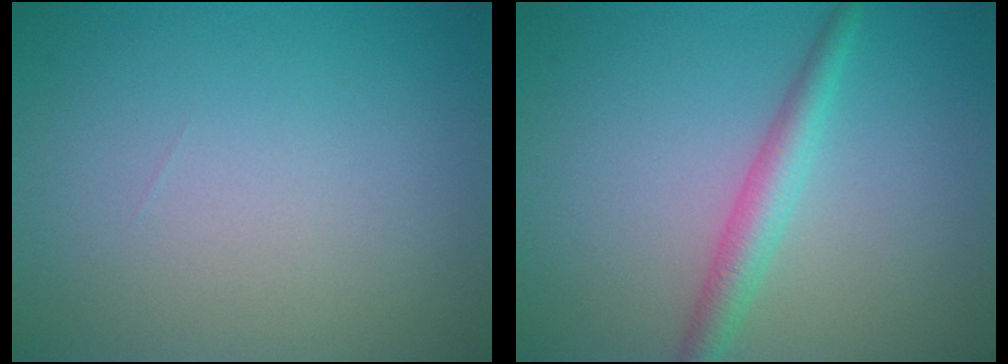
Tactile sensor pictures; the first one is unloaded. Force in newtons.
{"total": 2.7, "press": 2.7, "slide": 0.1}